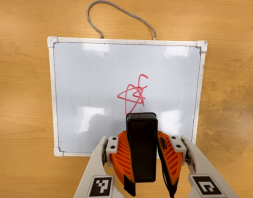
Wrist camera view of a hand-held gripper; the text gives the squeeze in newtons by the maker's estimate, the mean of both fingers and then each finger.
{"total": 6.9, "left": 5.6, "right": 8.3}